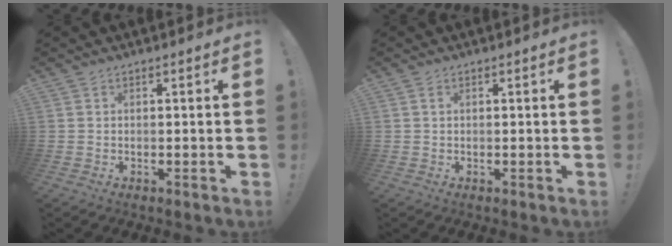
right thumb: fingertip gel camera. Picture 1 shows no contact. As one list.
[{"total": 0.7, "force": [0.2, 0.2, 0.6], "torque": [-0.016, 0.003, 0.005]}]